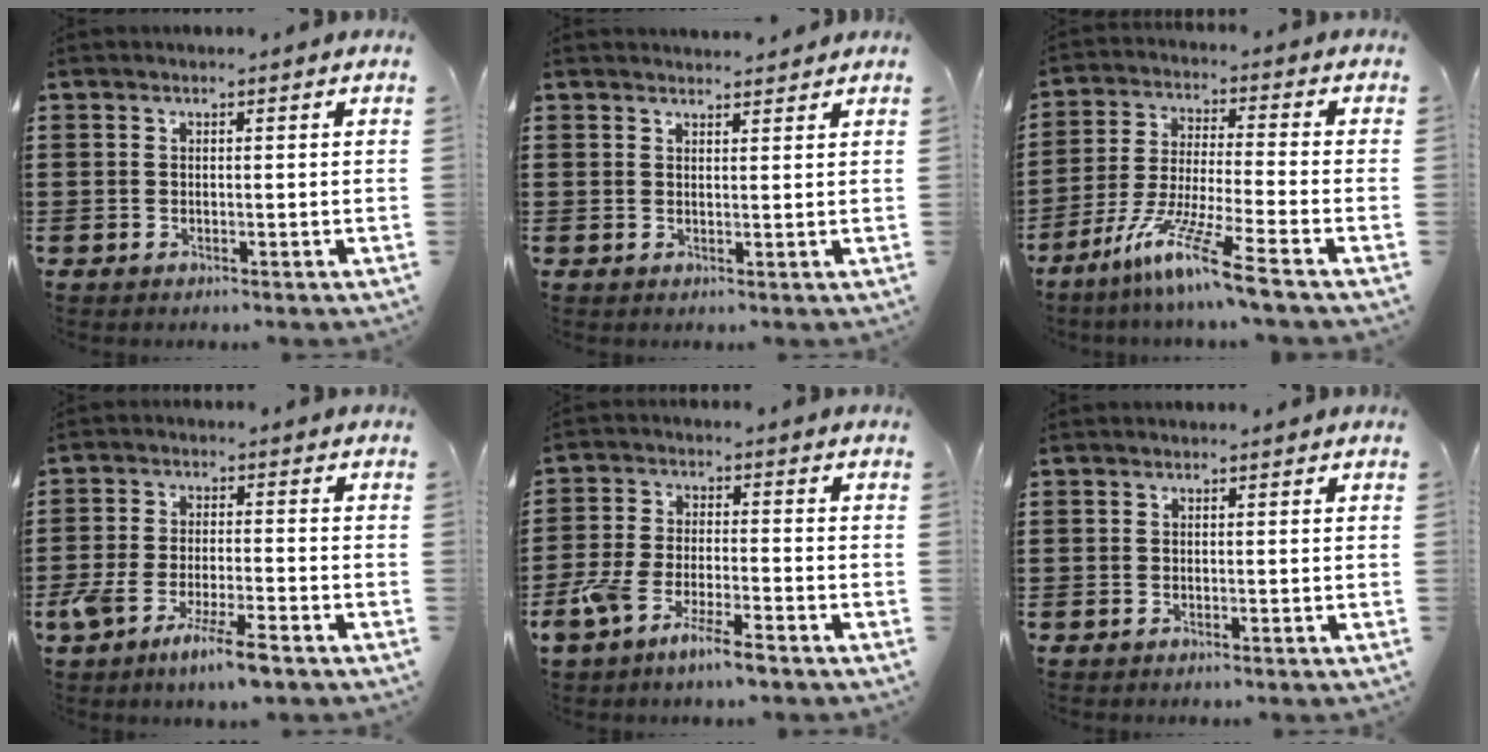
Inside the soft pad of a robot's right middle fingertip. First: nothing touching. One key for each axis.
{"total": 1.6, "fx": 1.6, "fy": 0.2, "fz": 0.1, "tx": 0.003, "ty": -0.001, "tz": 0.030}
{"total": 11.1, "fx": -8.1, "fy": 0.2, "fz": 7.6, "tx": -0.158, "ty": -0.003, "tz": -0.164}
{"total": 7.1, "fx": -5.0, "fy": 1.1, "fz": 5.0, "tx": -0.113, "ty": -0.013, "tz": -0.095}
{"total": 6.9, "fx": -5.3, "fy": 1.2, "fz": 4.3, "tx": -0.104, "ty": -0.007, "tz": -0.103}
{"total": 0.0}